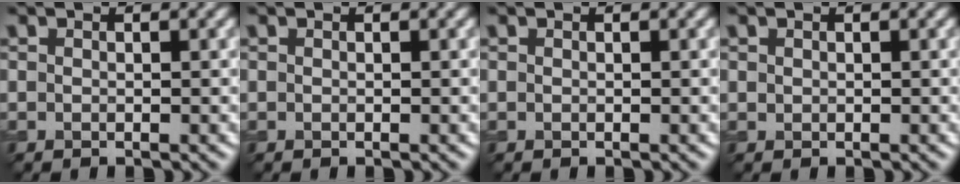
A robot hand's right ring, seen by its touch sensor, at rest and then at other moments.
{"total": 0.0}
{"total": 0.0}
{"total": 0.5, "force": [0.0, -0.3, -0.5], "torque": [0.003, 0.008, 0.008]}